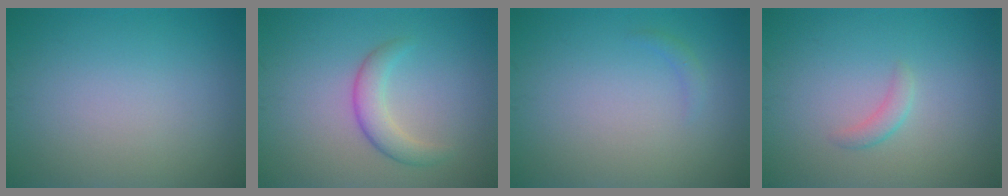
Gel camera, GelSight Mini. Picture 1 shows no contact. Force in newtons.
{"total": 2.7, "press": 2.7, "slide": 0.1}
{"total": 0.7, "press": 0.7, "slide": 0.1}
{"total": 1.2, "press": 1.2, "slide": 0.1}